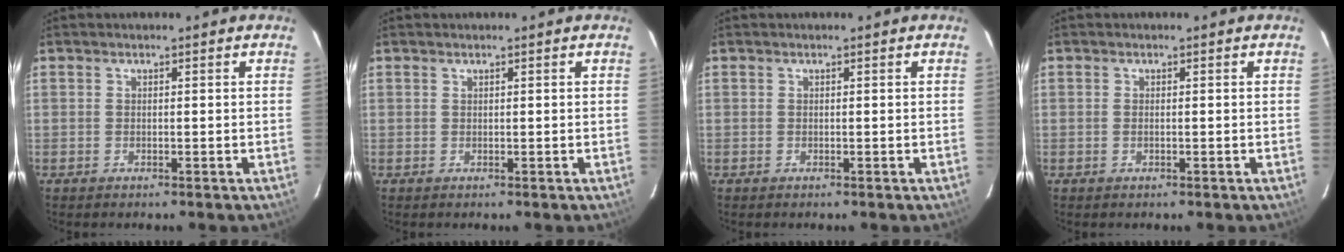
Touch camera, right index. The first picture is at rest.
{"total": 0.0}
{"total": 0.0}
{"total": 0.7, "force": [-0.1, 0.1, 0.6], "torque": [-0.014, 0.002, -0.003]}